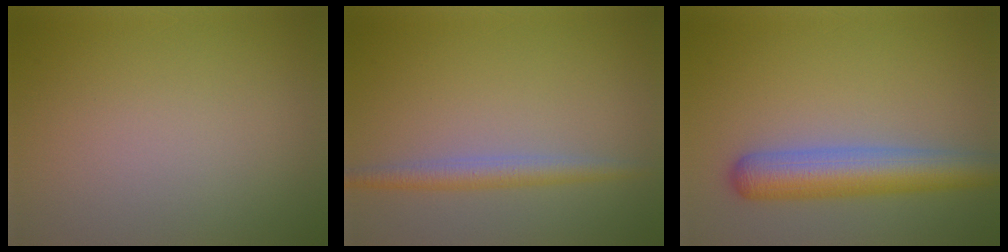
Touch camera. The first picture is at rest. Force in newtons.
{"total": 2.5, "press": 2.5, "slide": 0.1}
{"total": 6.0, "press": 6.0, "slide": 0.3}